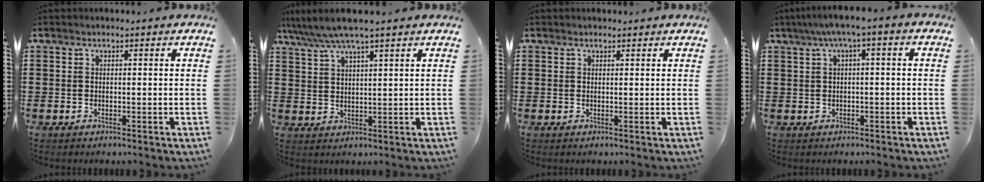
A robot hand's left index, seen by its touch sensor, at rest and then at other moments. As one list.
[{"total": 5.3, "force": [4.2, 0.2, 3.2], "torque": [-0.074, -0.012, 0.074]}, {"total": 0.6, "force": [0.5, 0.2, 0.2], "torque": [-0.005, 0.001, 0.010]}, {"total": 3.0, "force": [-0.5, 0.3, 3.0], "torque": [-0.053, 0.003, -0.013]}]